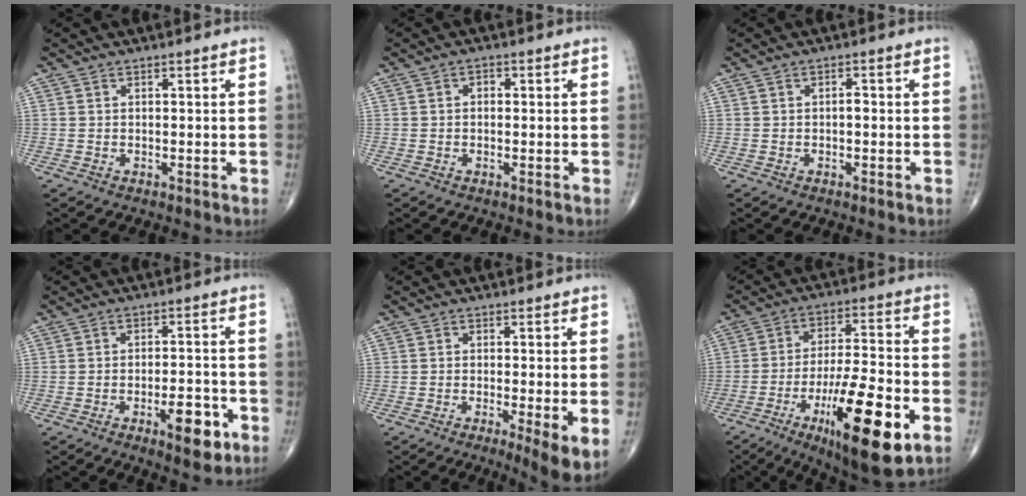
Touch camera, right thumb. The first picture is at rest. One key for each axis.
{"total": 1.4, "fx": 0.1, "fy": 1.0, "fz": 1.0, "tx": -0.008, "ty": 0.006, "tz": -0.002}
{"total": 1.0, "fx": -0.2, "fy": 0.5, "fz": 0.8, "tx": -0.012, "ty": 0.003, "tz": -0.006}
{"total": 8.0, "fx": -3.7, "fy": 2.9, "fz": 6.4, "tx": -0.082, "ty": 0.016, "tz": -0.050}
{"total": 6.5, "fx": -1.9, "fy": 1.0, "fz": 6.1, "tx": -0.099, "ty": -0.018, "tz": -0.033}
{"total": 20.9, "fx": -8.3, "fy": 5.5, "fz": 18.3, "tx": -0.297, "ty": 0.020, "tz": -0.128}